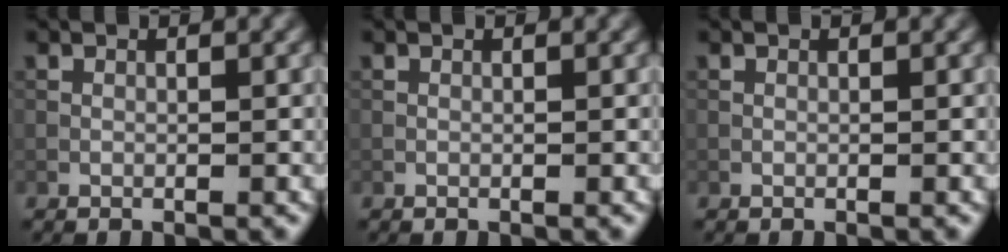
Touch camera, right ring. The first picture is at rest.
{"total": 0.0}
{"total": 0.0}